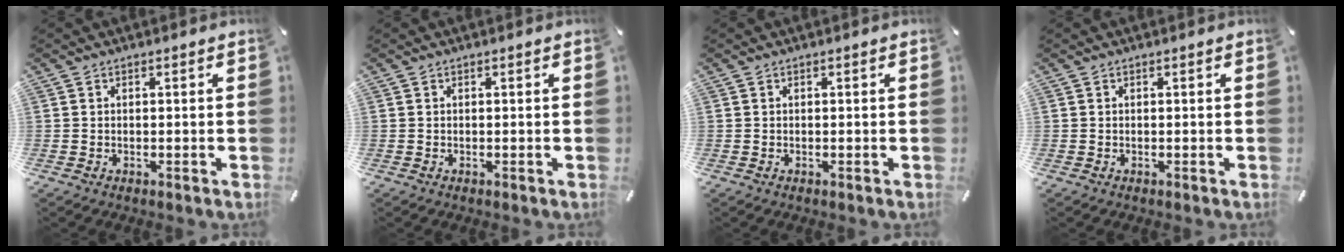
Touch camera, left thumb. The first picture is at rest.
{"total": 0.0}
{"total": 0.0}
{"total": 0.0}